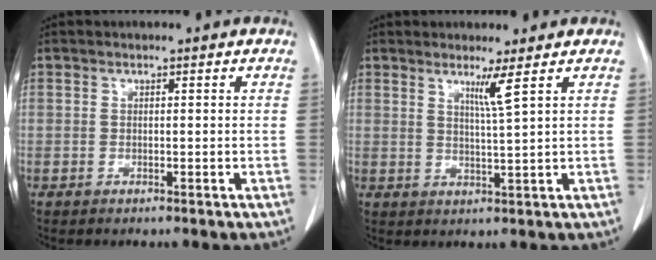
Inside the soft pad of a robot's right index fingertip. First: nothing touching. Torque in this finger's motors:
{"motor_torque": [0.27, 0.14, 0.06, 0.03]}